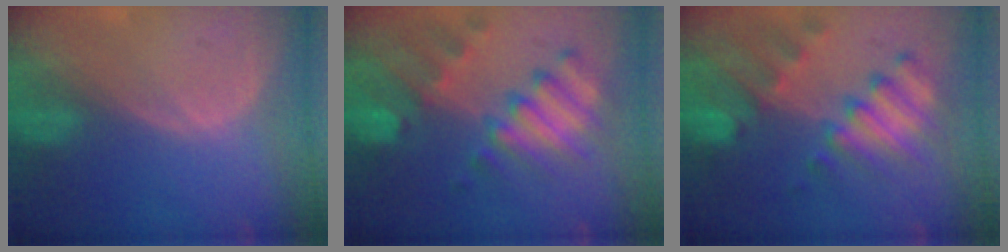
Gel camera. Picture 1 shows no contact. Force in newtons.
{"total": 10.5, "press": 9.1, "slide": 5.3}
{"total": 10.2, "press": 8.9, "slide": 5.1}